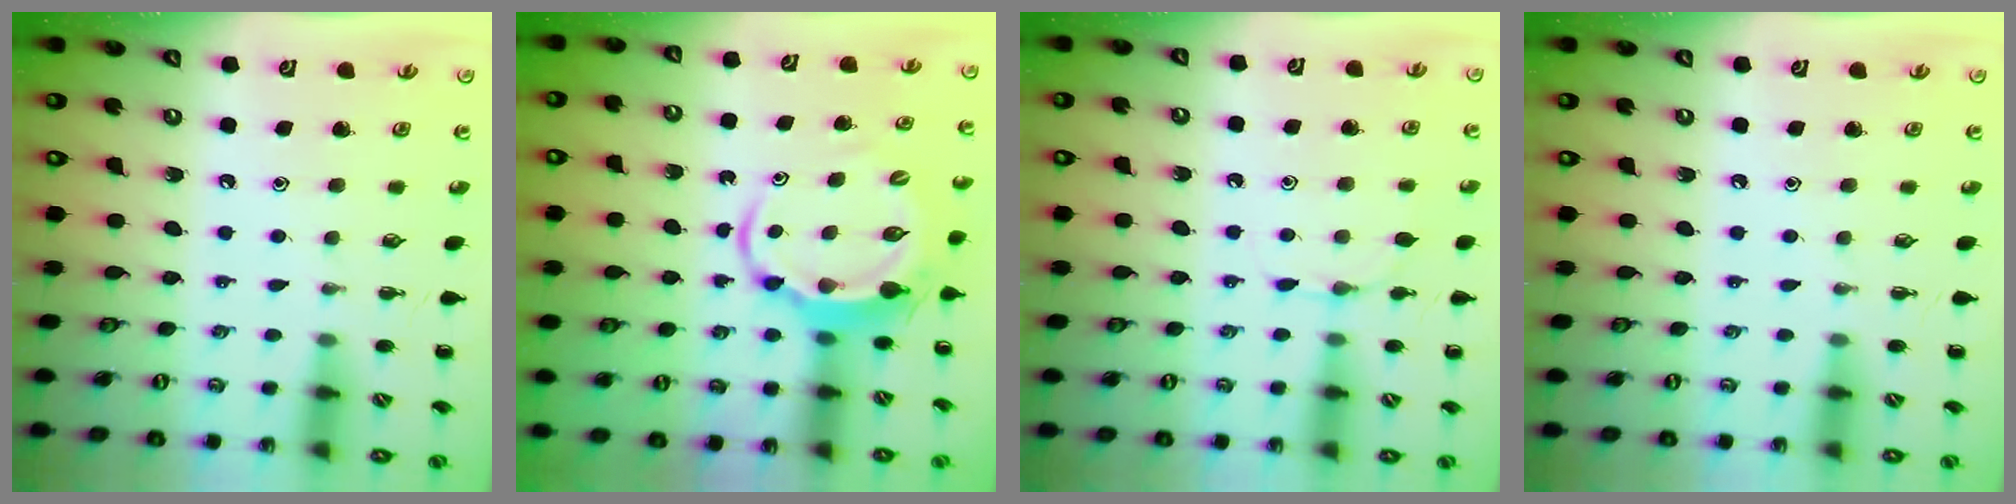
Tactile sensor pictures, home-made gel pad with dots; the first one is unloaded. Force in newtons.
{"total": 5.8, "press": 5.8, "slide": 1.0}
{"total": 4.4, "press": 4.2, "slide": 1.2}
{"total": 0.0}